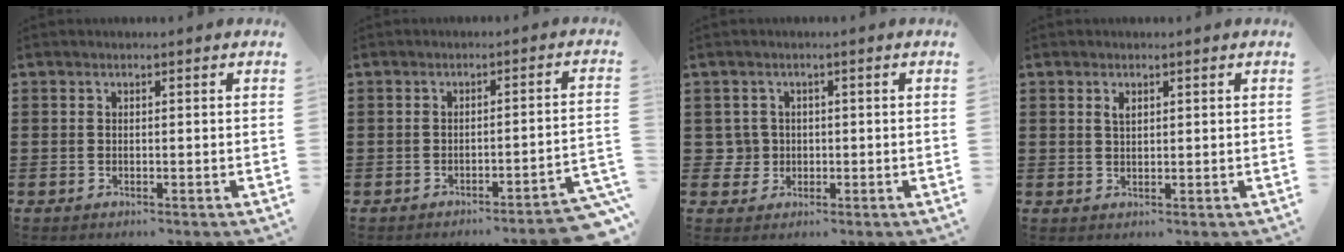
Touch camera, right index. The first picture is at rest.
{"total": 3.5, "force": [-3.0, -0.5, 1.7], "torque": [-0.029, -0.014, -0.061]}
{"total": 2.9, "force": [-0.2, 2.8, 0.5], "torque": [-0.030, 0.005, -0.009]}
{"total": 1.4, "force": [0.7, 0.7, 0.9], "torque": [-0.020, 0.005, 0.012]}